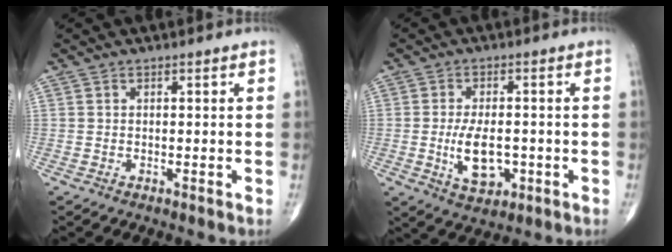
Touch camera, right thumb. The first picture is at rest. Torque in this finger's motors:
{"motor_torque": [1.74, 1.26, 1.05, 0.18, 0.25]}